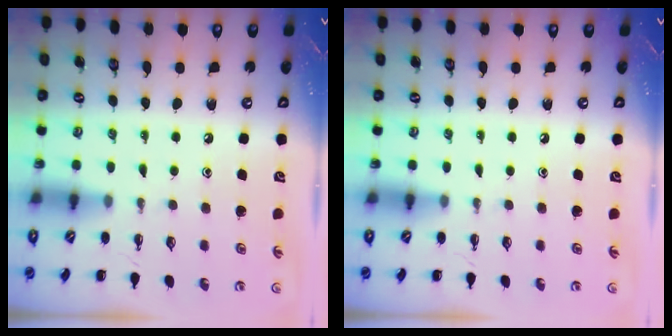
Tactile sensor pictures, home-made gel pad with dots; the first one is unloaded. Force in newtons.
{"total": 0.0}